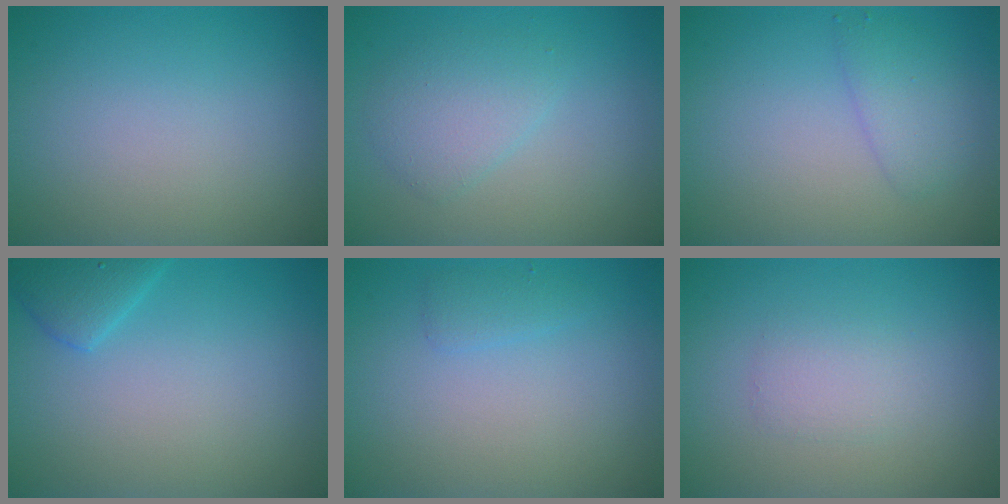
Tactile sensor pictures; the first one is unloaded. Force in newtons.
{"total": 2.6, "press": 2.6, "slide": 0.2}
{"total": 2.1, "press": 2.1, "slide": 0.1}
{"total": 2.2, "press": 2.2, "slide": 0.3}
{"total": 1.0, "press": 1.0, "slide": 0.1}
{"total": 1.6, "press": 1.6, "slide": 0.0}